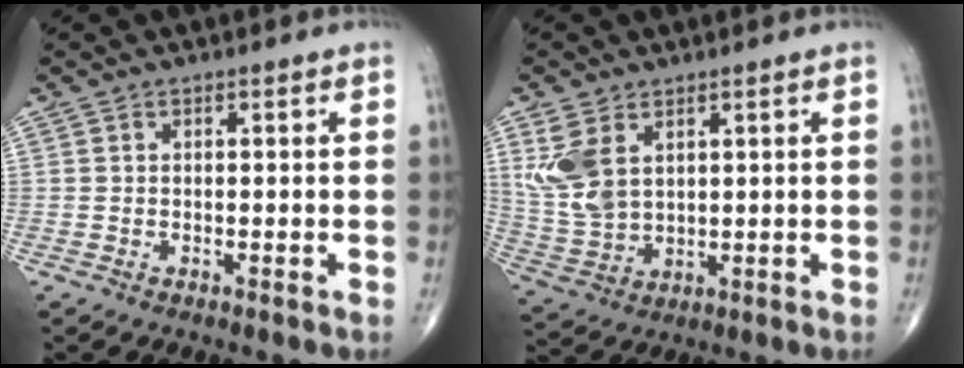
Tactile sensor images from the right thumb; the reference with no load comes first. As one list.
[{"total": 9.0, "force": [3.6, 5.6, 6.2], "torque": [-0.132, -0.010, 0.087]}]